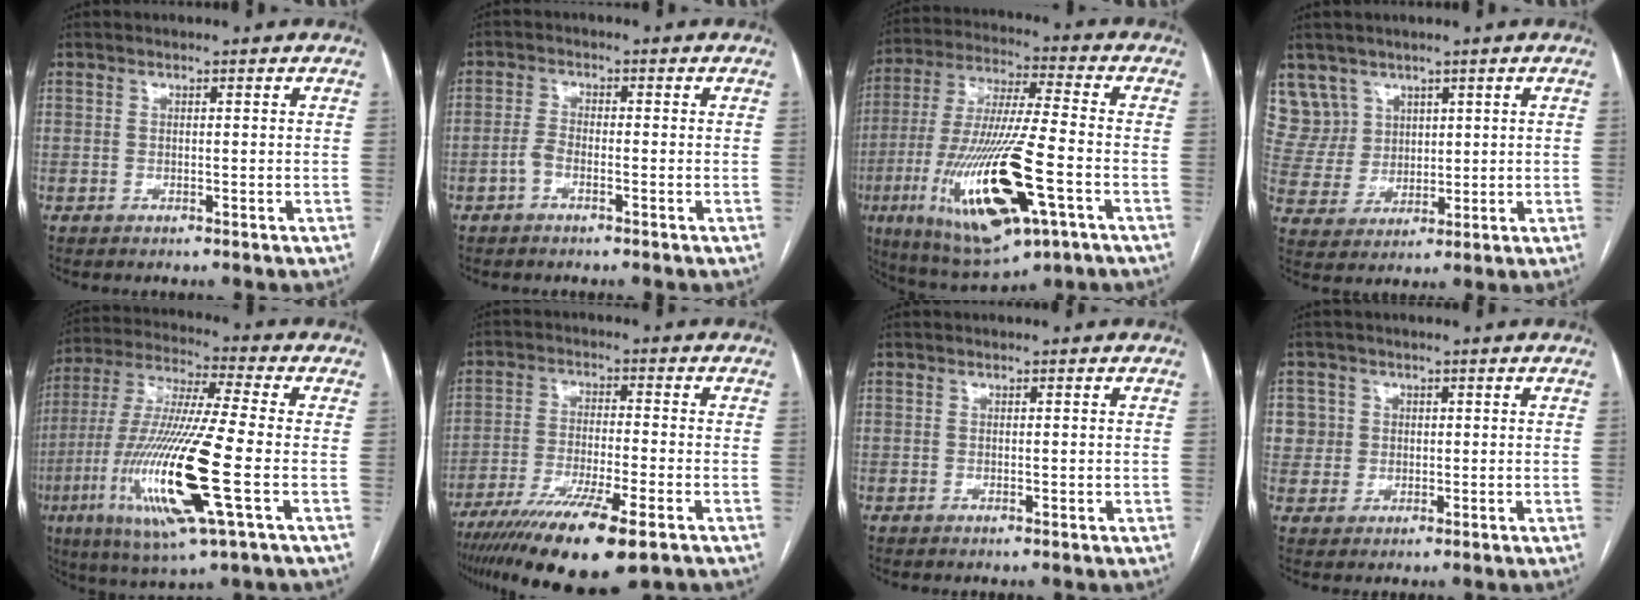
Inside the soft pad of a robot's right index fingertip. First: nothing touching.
{"total": 2.2, "force": [-1.1, 0.9, 1.7], "torque": [-0.036, 0.008, -0.023]}
{"total": 22.0, "force": [-7.9, 3.9, 20.2], "torque": [-0.426, -0.041, -0.129]}
{"total": 7.6, "force": [4.9, 5.8, -0.1], "torque": [-0.001, 0.020, 0.111]}
{"total": 20.1, "force": [-5.5, 1.2, 19.3], "torque": [-0.419, -0.030, -0.103]}
{"total": 15.2, "force": [-9.8, 1.6, 11.5], "torque": [-0.200, -0.039, -0.163]}
{"total": 0.6, "force": [0.0, 0.3, 0.5], "torque": [-0.009, -0.001, 0.003]}
{"total": 5.3, "force": [1.3, 5.1, 0.0], "torque": [0.014, 0.013, 0.029]}